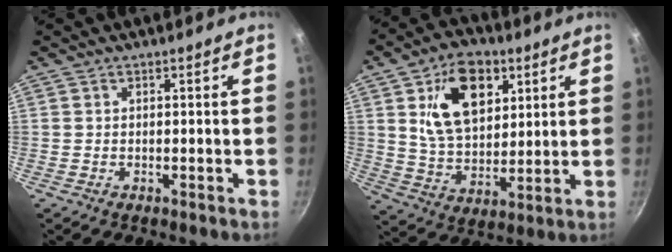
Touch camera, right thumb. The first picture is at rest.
{"total": 16.6, "force": [6.1, 10.5, 11.3], "torque": [-0.147, -0.021, 0.106]}